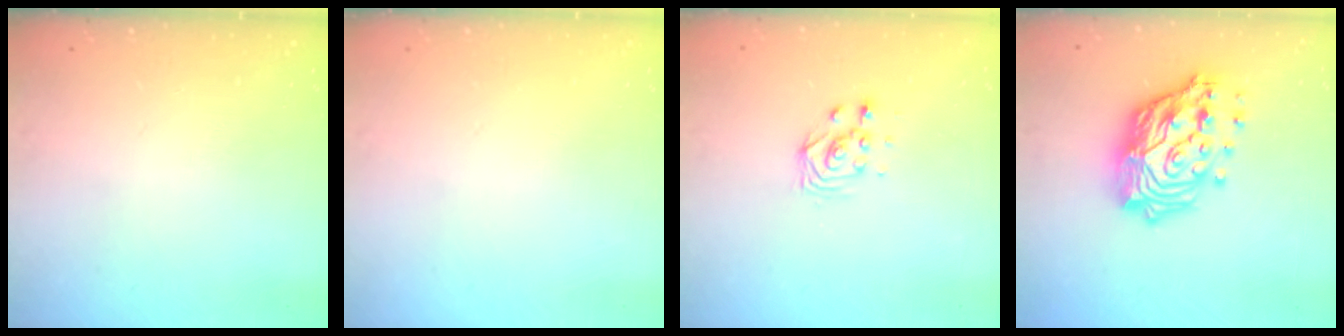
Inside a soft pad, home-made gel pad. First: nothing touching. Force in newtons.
{"total": 0.0}
{"total": 3.0, "press": 3.0, "slide": 0.2}
{"total": 19.3, "press": 19.2, "slide": 2.1}